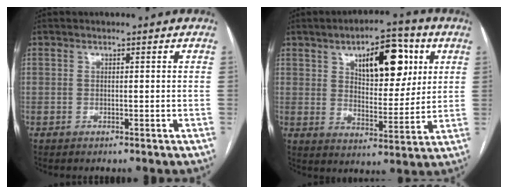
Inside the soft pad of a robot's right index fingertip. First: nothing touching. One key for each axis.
{"total": 12.9, "fx": 5.3, "fy": 5.4, "fz": 10.5, "tx": -0.150, "ty": 0.016, "tz": 0.086}